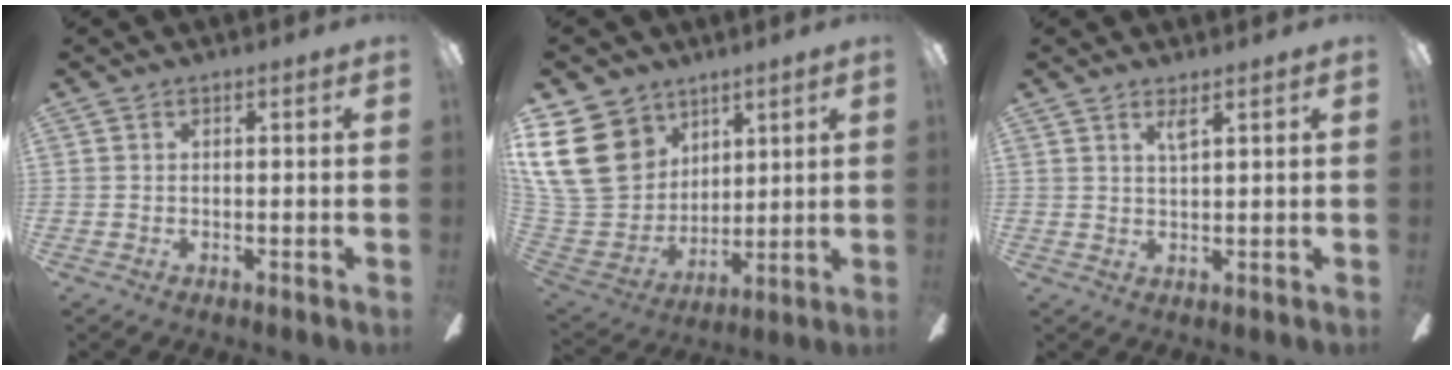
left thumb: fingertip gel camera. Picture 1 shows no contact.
{"total": 19.1, "force": [8.6, 14.6, 8.8], "torque": [-0.210, -0.038, 0.166]}
{"total": 2.5, "force": [2.0, 0.1, 1.6], "torque": [-0.037, 0.000, 0.034]}